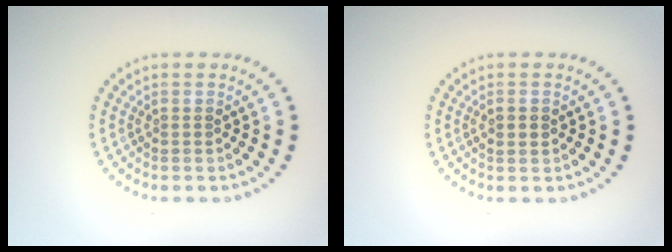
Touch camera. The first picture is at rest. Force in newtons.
{"total": 1.1, "press": 1.1, "slide": 0.1}